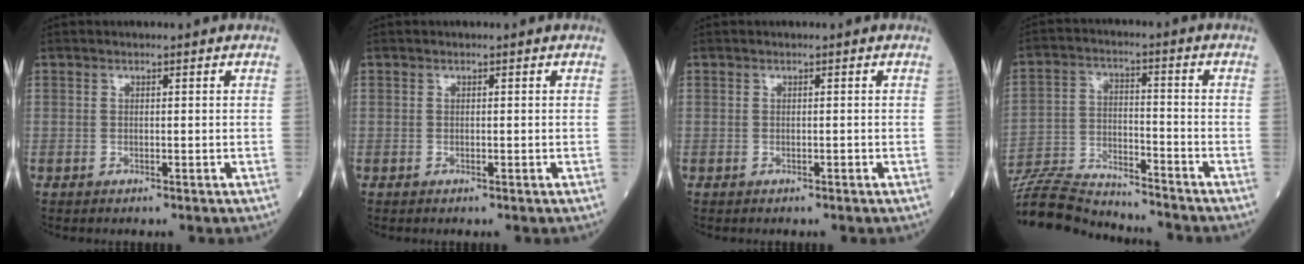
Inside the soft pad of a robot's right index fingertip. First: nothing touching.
{"total": 0.0}
{"total": 0.0}
{"total": 18.1, "force": [-17.2, 2.0, 5.3], "torque": [-0.127, -0.003, -0.288]}